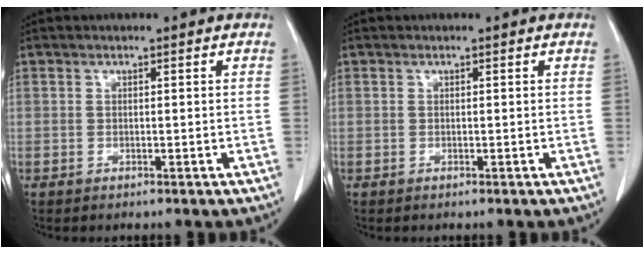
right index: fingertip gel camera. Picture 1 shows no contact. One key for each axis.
{"total": 0.0}